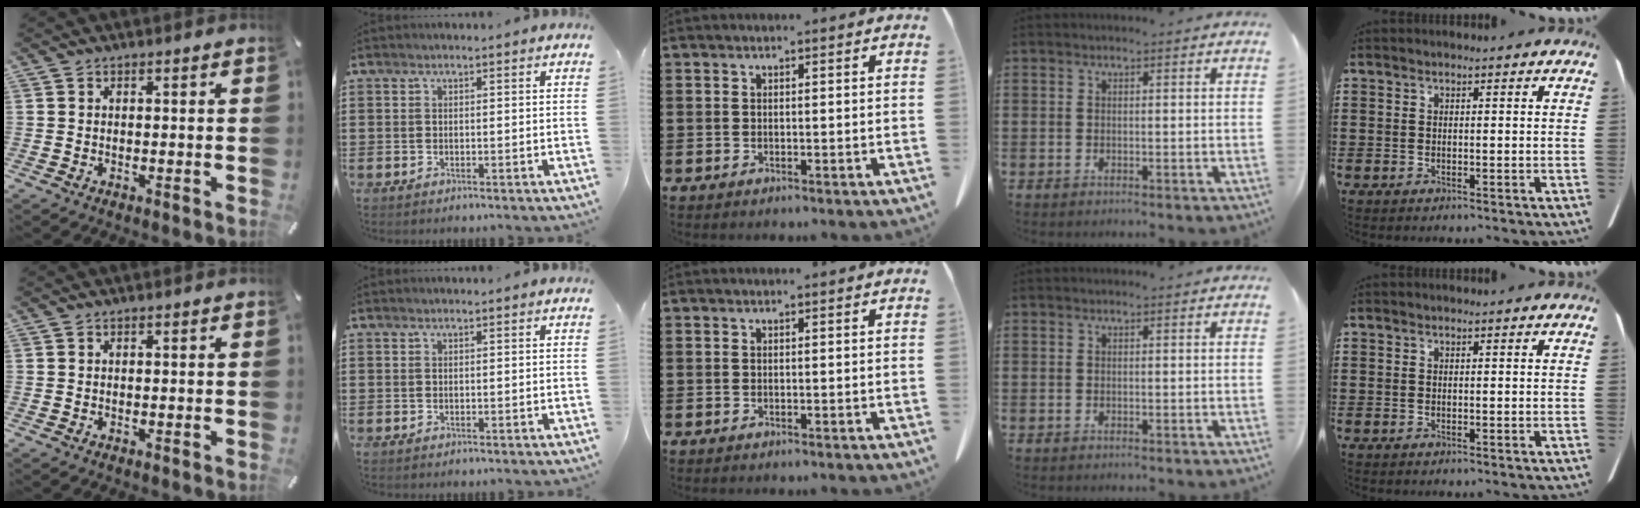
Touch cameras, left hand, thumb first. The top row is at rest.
{}